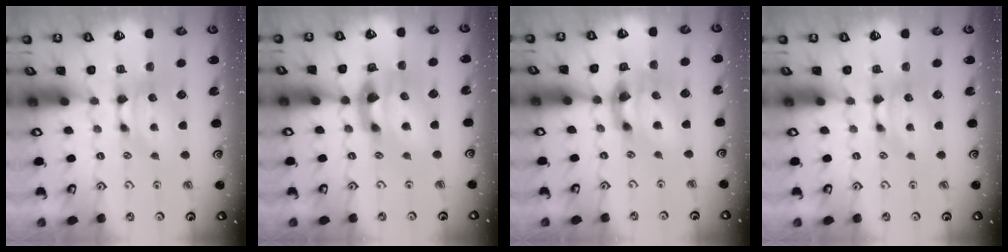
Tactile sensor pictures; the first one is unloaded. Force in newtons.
{"total": 5.9, "press": 5.6, "slide": 2.0}
{"total": 5.3, "press": 4.8, "slide": 2.2}
{"total": 0.0}